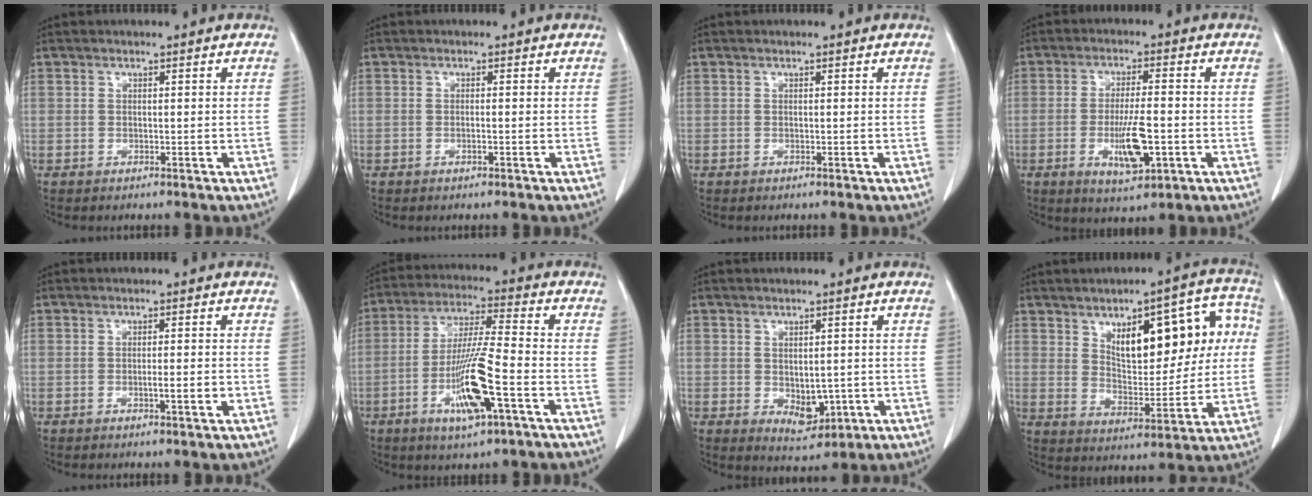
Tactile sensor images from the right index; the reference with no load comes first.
{"total": 0.7, "force": [-0.3, 0.0, 0.7], "torque": [-0.016, 0.000, -0.005]}
{"total": 0.0}
{"total": 8.1, "force": [-2.2, 1.8, 7.6], "torque": [-0.138, -0.010, -0.034]}
{"total": 2.6, "force": [-0.8, 0.2, 2.4], "torque": [-0.042, -0.002, -0.011]}
{"total": 12.7, "force": [-4.7, 1.0, 11.8], "torque": [-0.231, -0.011, -0.084]}
{"total": 4.9, "force": [-0.8, 3.0, 3.8], "torque": [-0.055, -0.008, 0.004]}
{"total": 15.2, "force": [4.3, 6.4, 13.2], "torque": [-0.169, 0.036, 0.069]}